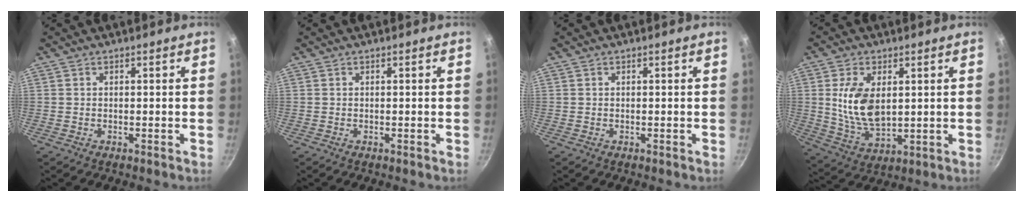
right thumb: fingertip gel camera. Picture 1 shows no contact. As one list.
[{"total": 0.0}, {"total": 0.0}, {"total": 11.5, "force": [2.1, 6.6, 9.2], "torque": [-0.166, -0.019, 0.049]}]